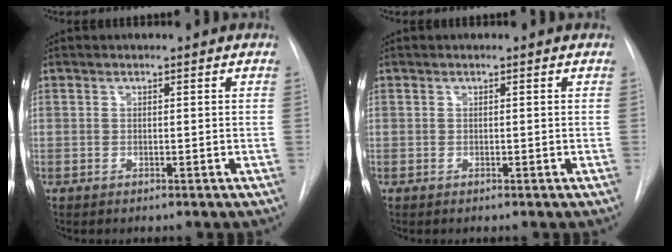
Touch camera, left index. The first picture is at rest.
{"total": 0.0}